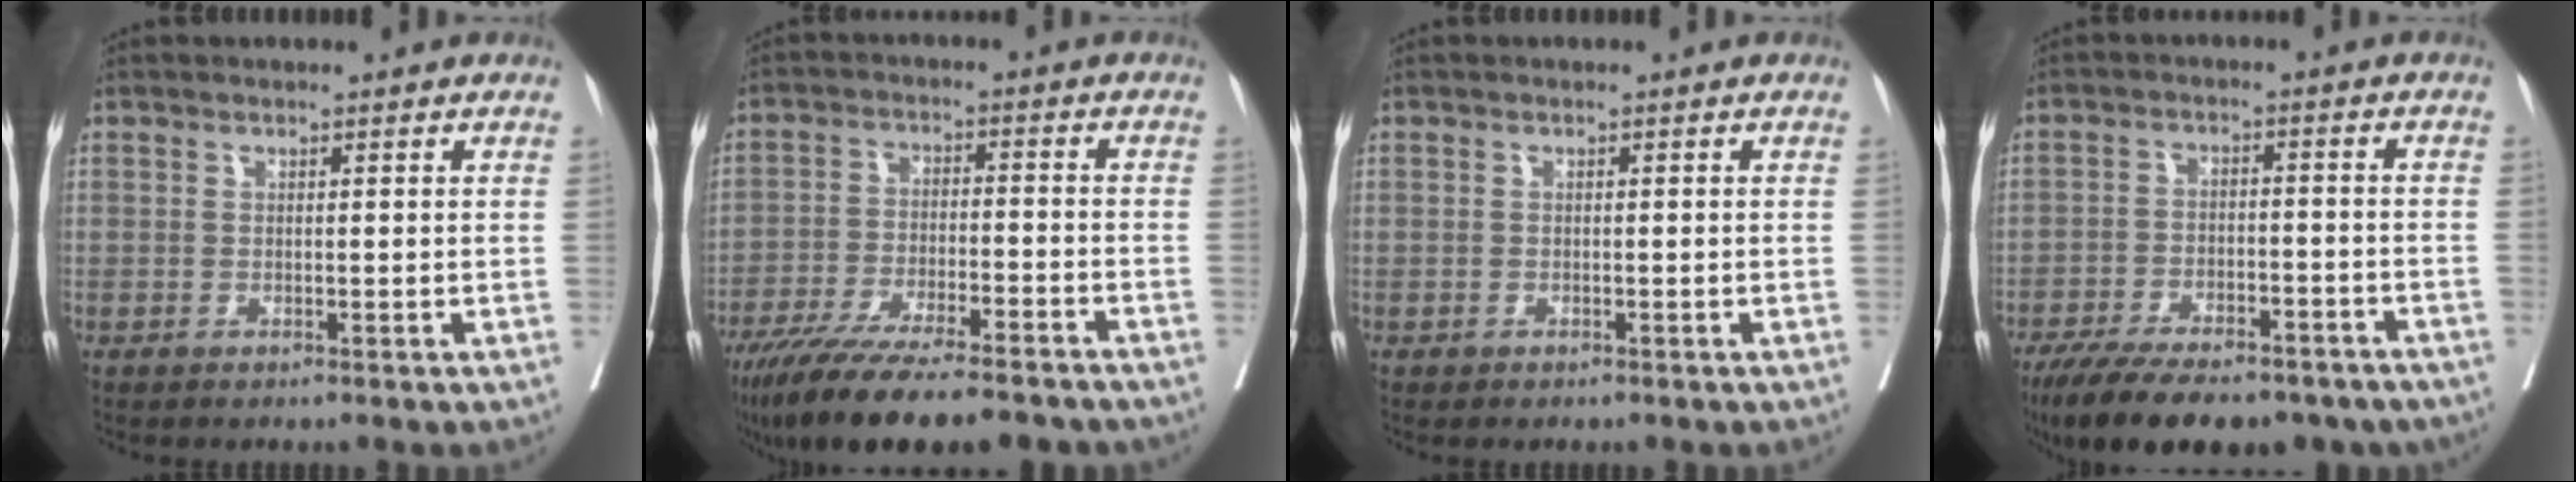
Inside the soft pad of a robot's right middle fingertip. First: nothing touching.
{"total": 19.1, "force": [-15.5, 3.1, 10.6], "torque": [-0.158, -0.029, -0.242]}
{"total": 0.0}
{"total": 20.8, "force": [-16.1, 7.2, 10.9], "torque": [-0.179, -0.012, -0.227]}